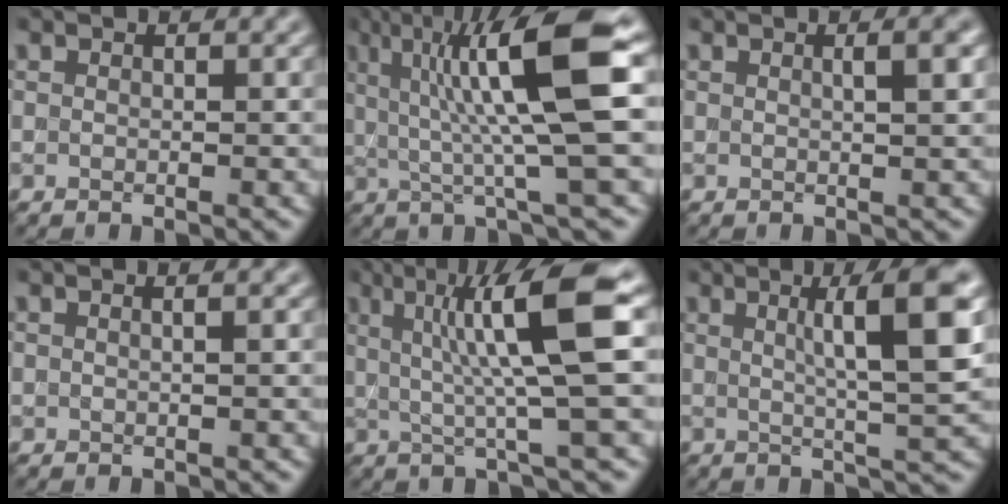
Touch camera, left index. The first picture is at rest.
{"total": 10.8, "force": [2.3, 2.1, 10.3], "torque": [-0.159, 0.002, 0.043]}
{"total": 2.2, "force": [0.6, 0.5, 2.0], "torque": [-0.017, 0.004, 0.001]}
{"total": 0.6, "force": [0.3, 0.2, 0.5], "torque": [-0.008, -0.002, 0.003]}
{"total": 8.7, "force": [1.8, 1.3, 8.4], "torque": [-0.123, 0.003, 0.031]}
{"total": 7.6, "force": [1.9, 1.1, 7.3], "torque": [-0.088, 0.008, 0.029]}